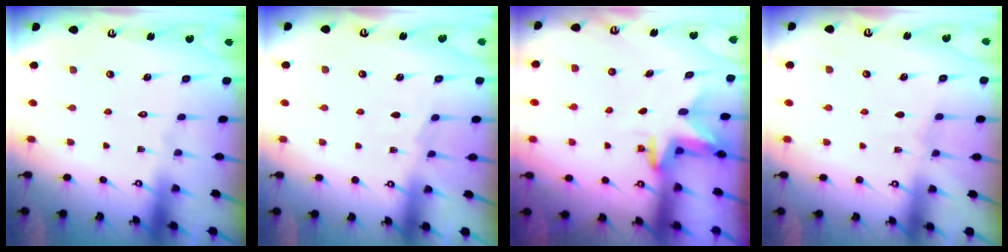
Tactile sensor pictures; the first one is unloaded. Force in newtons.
{"total": 3.2, "press": 3.1, "slide": 0.4}
{"total": 2.6, "press": 2.6, "slide": 0.2}
{"total": 2.1, "press": 2.1, "slide": 0.3}